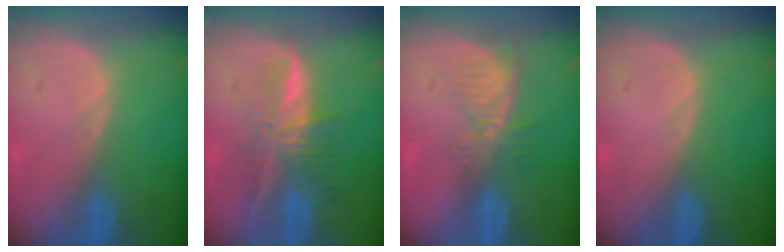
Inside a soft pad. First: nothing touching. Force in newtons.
{"total": 7.3, "press": 6.1, "slide": 4.0}
{"total": 5.5, "press": 4.6, "slide": 3.0}
{"total": 0.0}